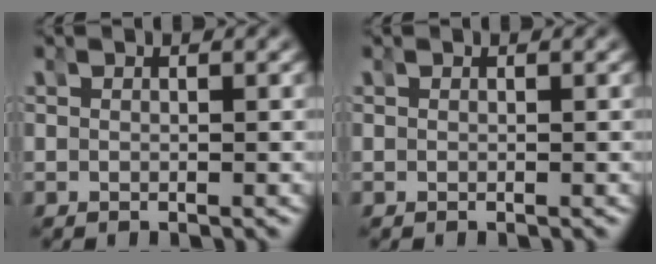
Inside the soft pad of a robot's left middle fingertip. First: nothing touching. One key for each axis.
{"total": 0.0}